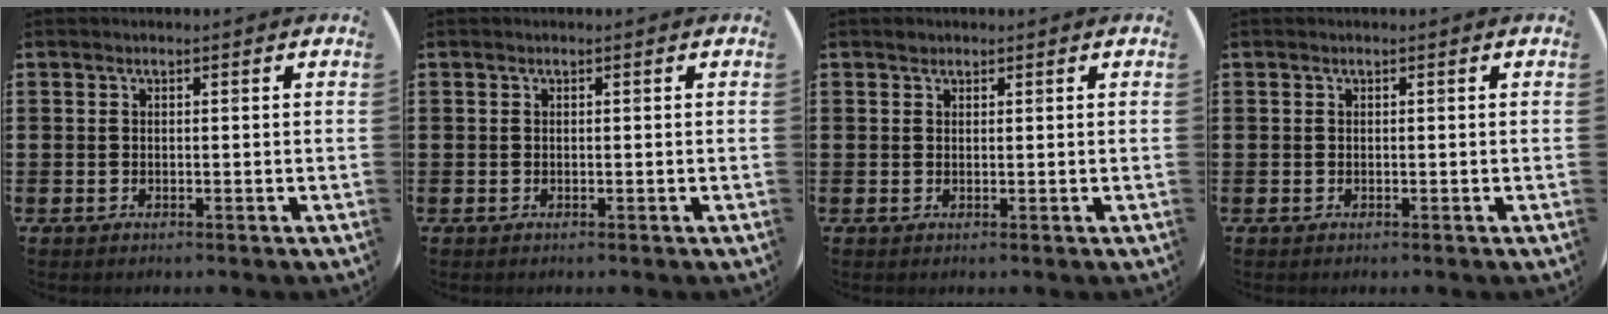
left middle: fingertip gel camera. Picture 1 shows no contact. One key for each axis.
{"total": 0.0}
{"total": 0.7, "fx": 0.6, "fy": 0.4, "fz": 0.0, "tx": 0.007, "ty": -0.001, "tz": 0.010}
{"total": 0.0}